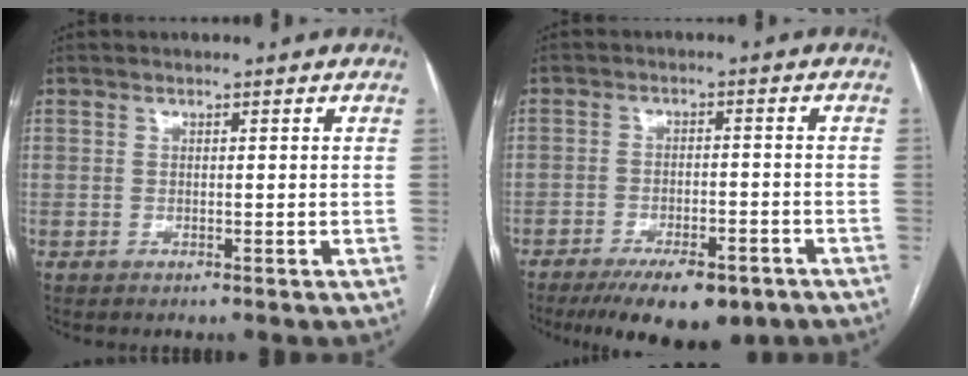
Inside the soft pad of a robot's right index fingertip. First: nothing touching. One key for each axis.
{"total": 11.7, "fx": -8.2, "fy": 3.8, "fz": 7.3, "tx": -0.106, "ty": -0.009, "tz": -0.123}